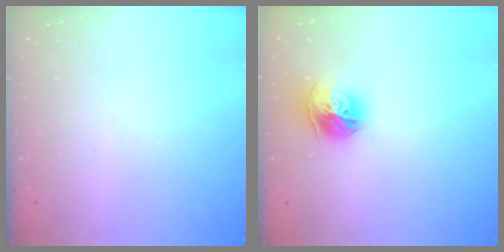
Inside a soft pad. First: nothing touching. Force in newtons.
{"total": 12.5, "press": 12.4, "slide": 1.3}